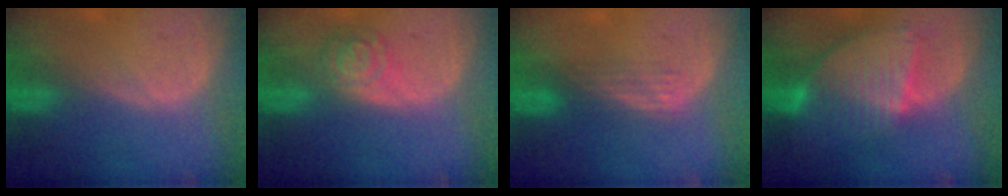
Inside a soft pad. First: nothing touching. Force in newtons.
{"total": 5.3, "press": 4.7, "slide": 2.3}
{"total": 2.8, "press": 2.5, "slide": 1.3}
{"total": 8.6, "press": 7.5, "slide": 4.1}